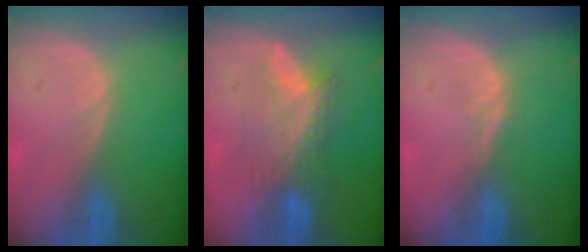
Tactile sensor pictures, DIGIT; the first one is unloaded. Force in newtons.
{"total": 7.3, "press": 7.1, "slide": 1.7}
{"total": 1.5, "press": 1.2, "slide": 0.9}